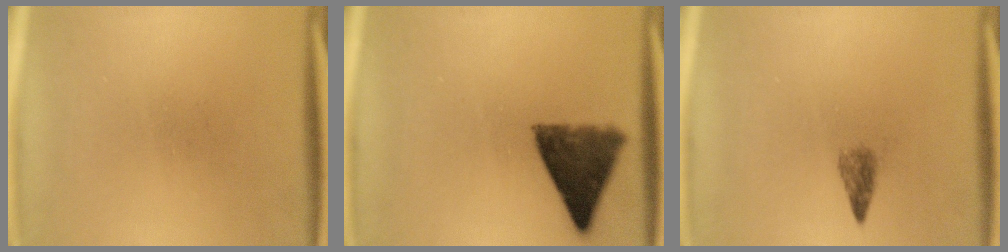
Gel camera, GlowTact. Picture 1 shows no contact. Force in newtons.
{"total": 9.5}
{"total": 1.8}